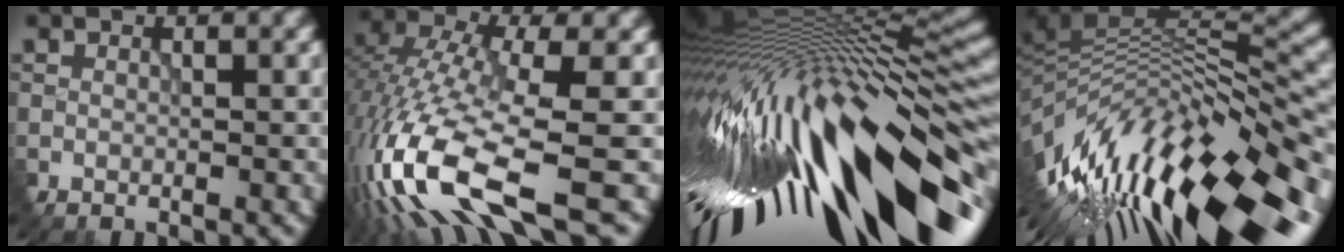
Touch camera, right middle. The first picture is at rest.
{"total": 13.6, "force": [-5.2, 4.7, 11.6], "torque": [-0.272, -0.012, -0.087]}
{"total": 17.3, "force": [-2.7, 5.7, 16.2], "torque": [-0.256, -0.010, -0.042]}
{"total": 13.7, "force": [-4.7, 4.9, 11.9], "torque": [-0.229, 0.022, -0.070]}